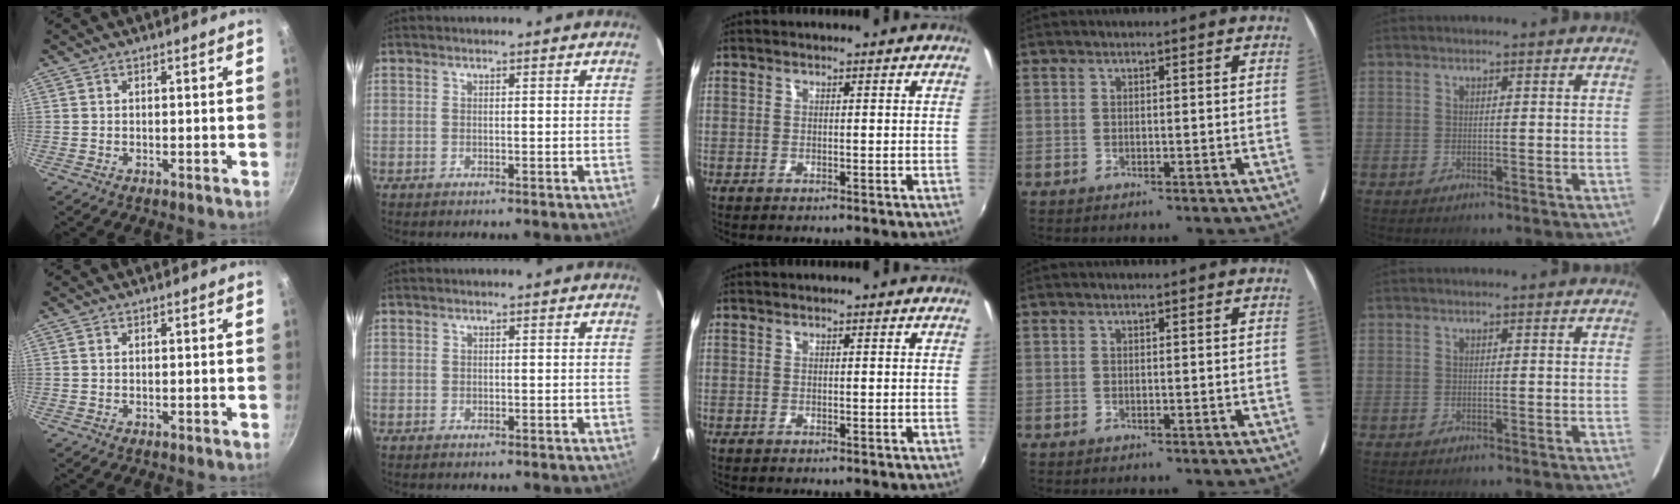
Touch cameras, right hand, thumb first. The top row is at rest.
{}